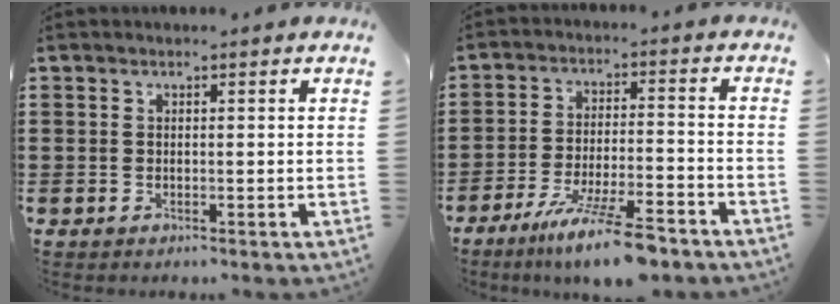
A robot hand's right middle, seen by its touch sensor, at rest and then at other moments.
{"total": 10.4, "force": [-7.9, 1.1, 6.7], "torque": [-0.124, 0.002, -0.146]}